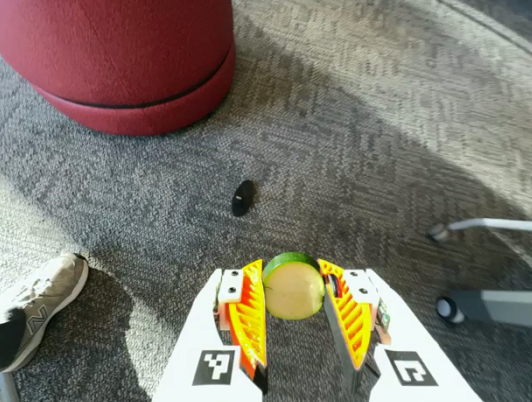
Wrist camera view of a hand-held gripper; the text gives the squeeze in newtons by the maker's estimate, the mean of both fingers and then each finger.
{"total": 9.5, "left": 9.5, "right": 9.6}